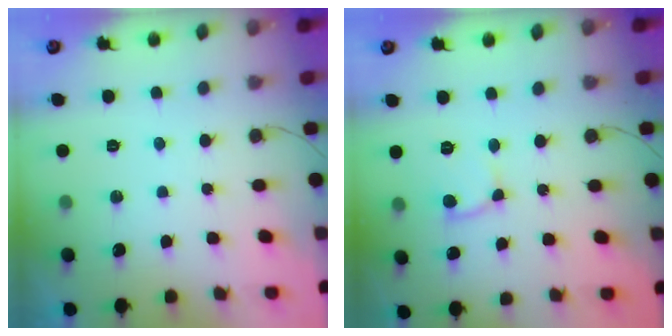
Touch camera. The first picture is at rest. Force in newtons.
{"total": 8.5, "press": 8.4, "slide": 1.1}